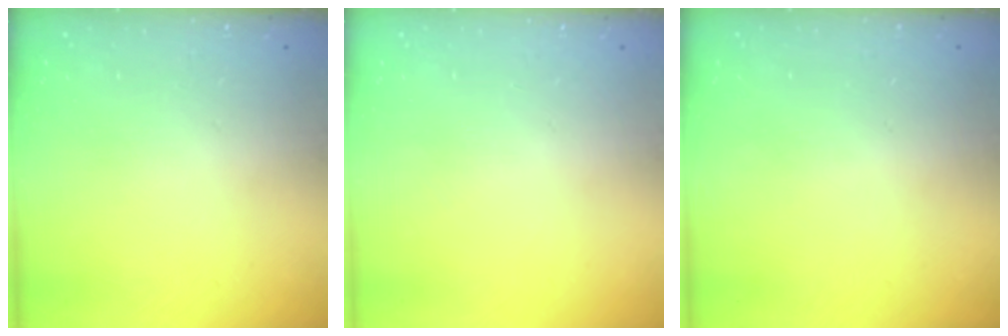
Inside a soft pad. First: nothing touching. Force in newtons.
{"total": 0.0}
{"total": 0.6, "press": 0.6, "slide": 0.2}